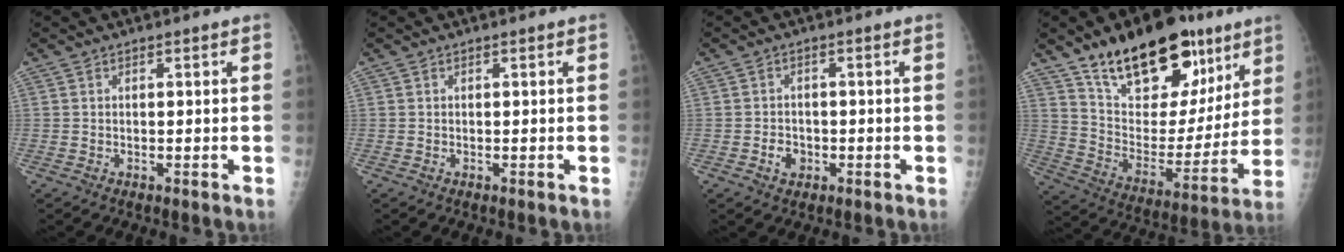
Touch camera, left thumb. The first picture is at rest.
{"total": 0.0}
{"total": 2.9, "force": [-1.1, 2.3, 1.4], "torque": [-0.012, 0.006, -0.015]}
{"total": 25.5, "force": [15.9, 12.6, 15.4], "torque": [-0.190, -0.058, 0.257]}